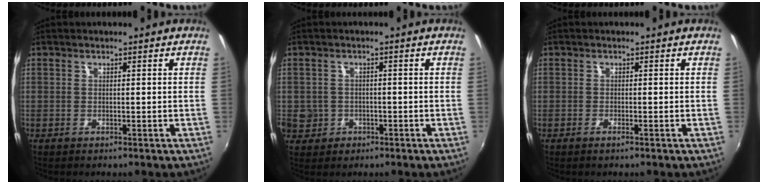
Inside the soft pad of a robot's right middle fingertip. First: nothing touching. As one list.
[{"total": 6.5, "force": [-1.4, 6.1, 1.8], "torque": [-0.069, 0.007, -0.013]}, {"total": 0.8, "force": [-0.5, -0.1, 0.5], "torque": [-0.011, 0.000, -0.012]}]